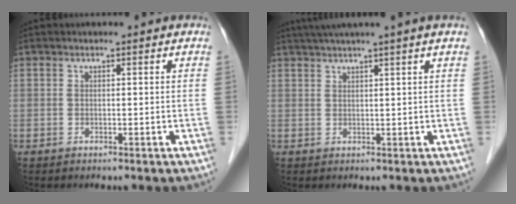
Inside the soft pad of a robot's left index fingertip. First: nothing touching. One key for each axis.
{"total": 6.7, "fx": 5.3, "fy": -1.5, "fz": 3.8, "tx": -0.054, "ty": 0.025, "tz": 0.078}